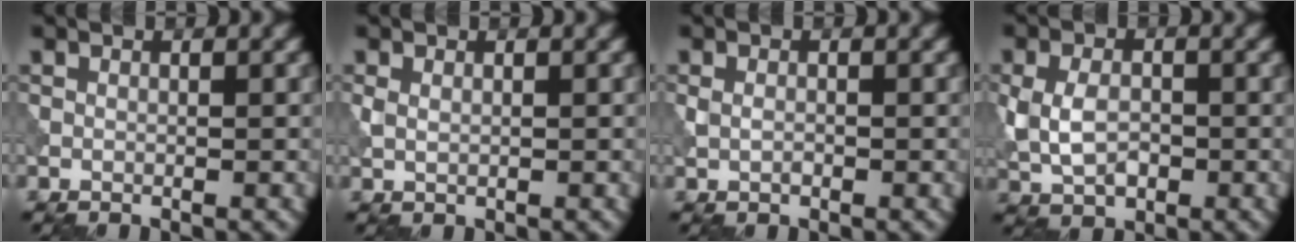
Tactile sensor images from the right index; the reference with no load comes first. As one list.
[{"total": 1.1, "force": [0.3, 0.7, 0.8], "torque": [-0.022, -0.001, 0.008]}, {"total": 1.2, "force": [-0.1, 0.7, 0.9], "torque": [-0.021, 0.000, -0.003]}, {"total": 4.4, "force": [-0.4, 3.0, 3.2], "torque": [-0.075, -0.006, -0.007]}]